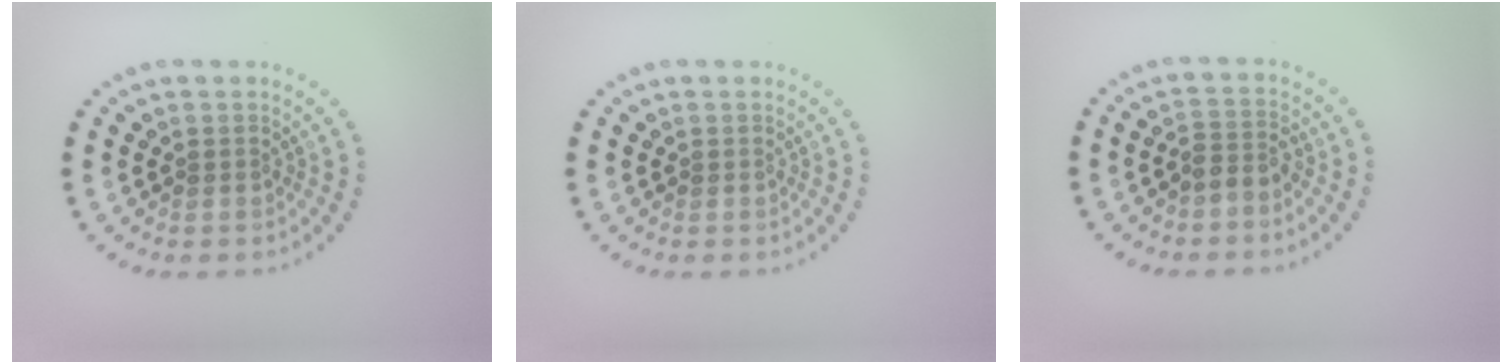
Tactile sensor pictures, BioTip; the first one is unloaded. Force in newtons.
{"total": 0.0}
{"total": 2.0, "press": 1.7, "slide": 1.1}